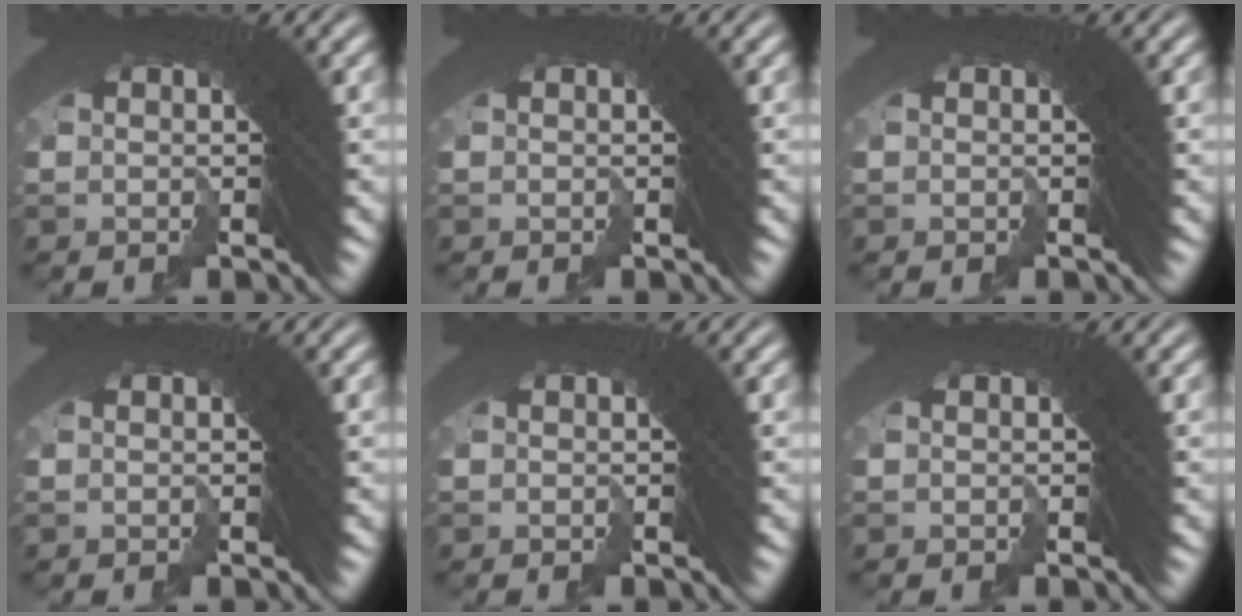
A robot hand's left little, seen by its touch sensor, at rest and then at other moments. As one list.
[{"total": 0.0}, {"total": 0.0}, {"total": 0.0}, {"total": 0.0}, {"total": 0.0}]